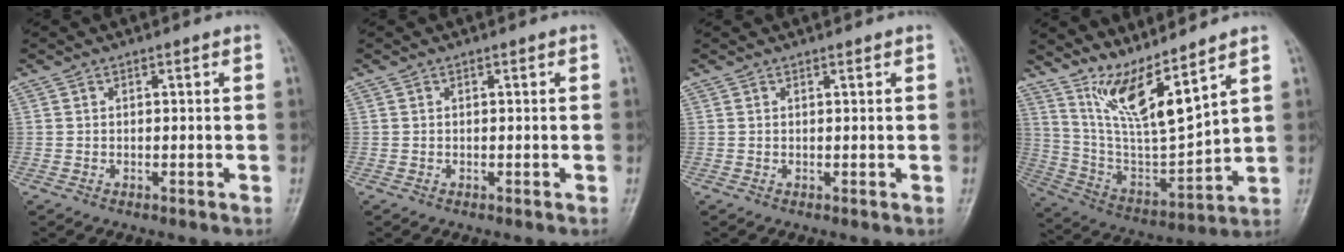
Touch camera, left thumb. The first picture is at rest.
{"total": 0.0}
{"total": 0.5, "force": [0.5, 0.0, 0.0], "torque": [-0.003, -0.003, 0.009]}
{"total": 12.8, "force": [9.8, 1.1, 8.2], "torque": [-0.142, -0.075, 0.203]}